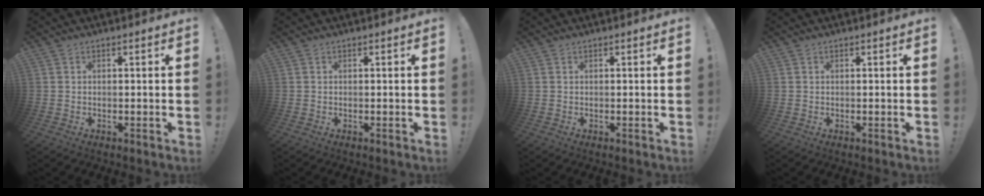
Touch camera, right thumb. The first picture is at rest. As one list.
[{"total": 0.0}, {"total": 0.0}, {"total": 0.0}]